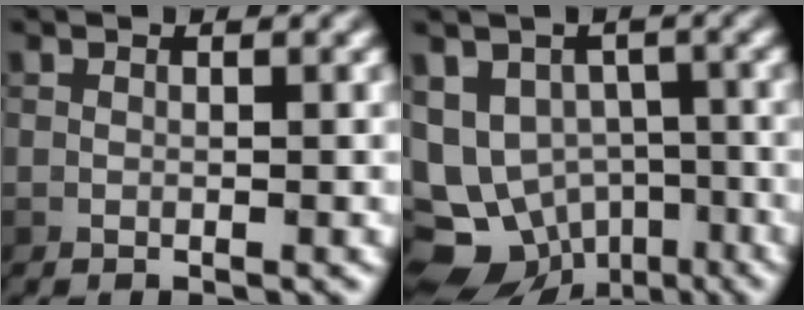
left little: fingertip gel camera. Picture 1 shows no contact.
{"total": 9.5, "force": [-3.2, 7.7, 4.6], "torque": [-0.080, -0.011, -0.043]}